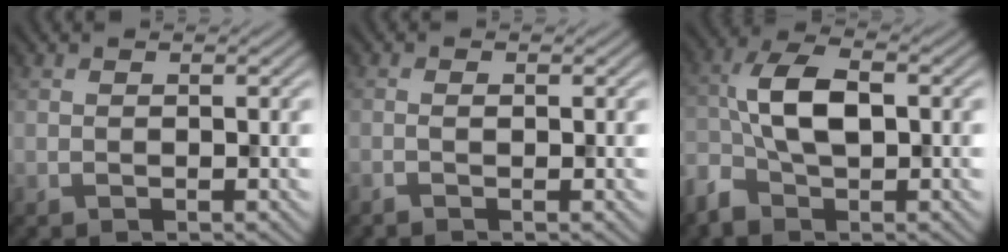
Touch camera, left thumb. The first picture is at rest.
{"total": 1.0, "force": [-0.5, 0.1, 0.9], "torque": [-0.017, 0.003, -0.012]}
{"total": 6.6, "force": [-1.6, 3.4, 5.4], "torque": [-0.128, 0.011, -0.042]}